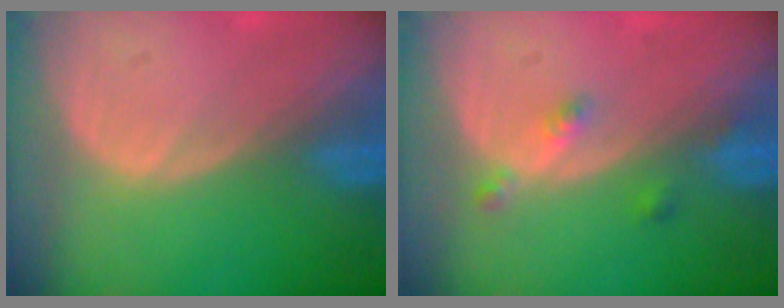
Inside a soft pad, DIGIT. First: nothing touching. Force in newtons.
{"total": 2.7, "press": 2.3, "slide": 1.5}